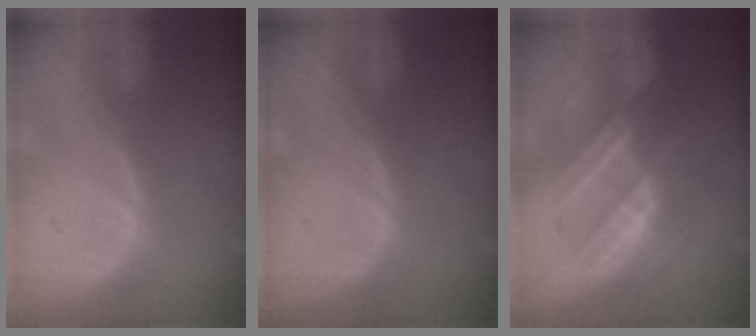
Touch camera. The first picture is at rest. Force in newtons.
{"total": 0.0}
{"total": 7.3, "press": 7.3, "slide": 1.0}